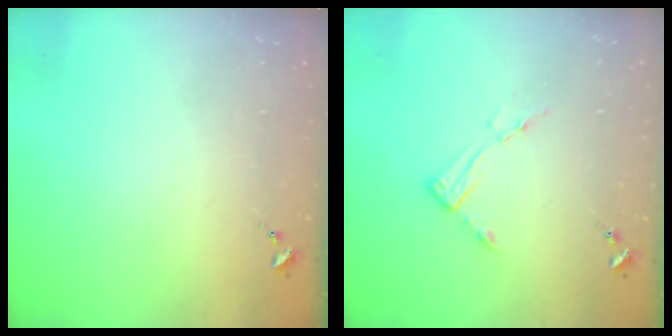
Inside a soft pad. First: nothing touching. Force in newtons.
{"total": 6.2, "press": 6.2, "slide": 0.4}